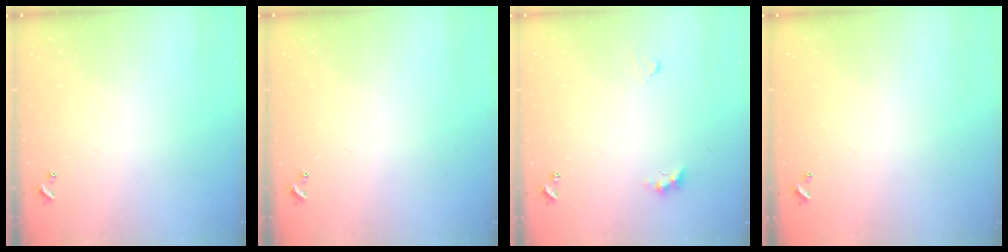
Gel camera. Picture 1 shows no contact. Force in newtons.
{"total": 0.0}
{"total": 2.8, "press": 2.8, "slide": 0.5}
{"total": 2.7, "press": 2.7, "slide": 0.1}